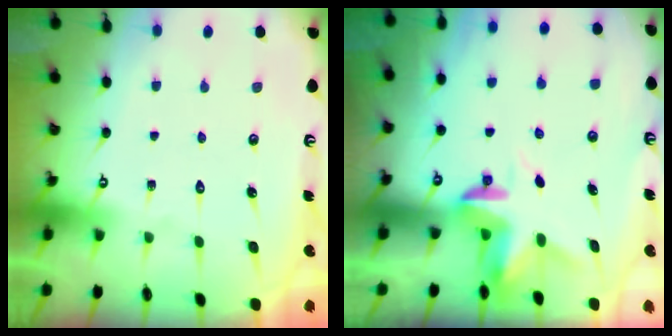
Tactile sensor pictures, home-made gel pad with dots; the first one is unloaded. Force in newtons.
{"total": 3.3, "press": 3.2, "slide": 0.4}